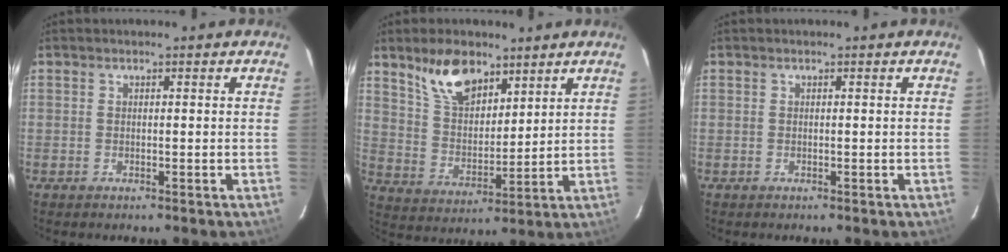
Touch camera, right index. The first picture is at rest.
{"total": 11.2, "force": [7.6, 5.5, 6.2], "torque": [-0.110, 0.014, 0.150]}
{"total": 0.0}